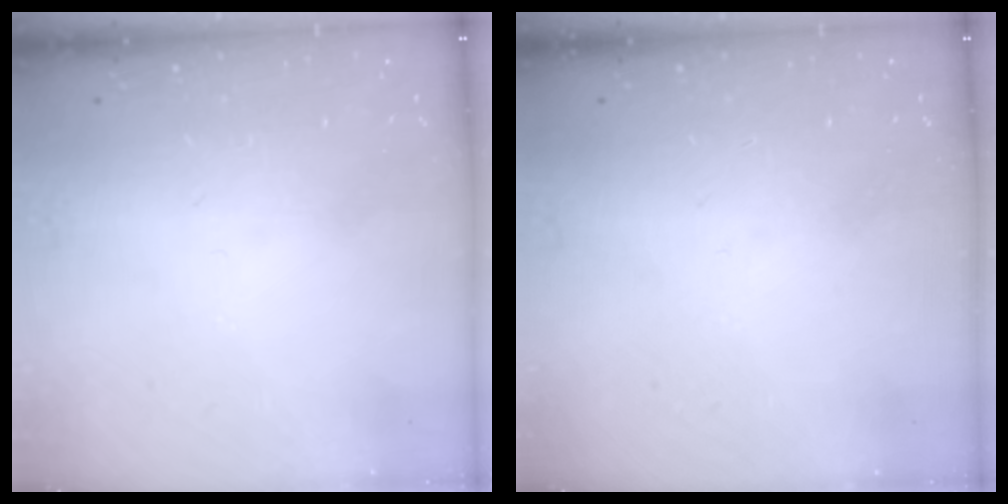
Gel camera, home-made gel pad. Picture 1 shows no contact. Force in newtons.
{"total": 0.0}